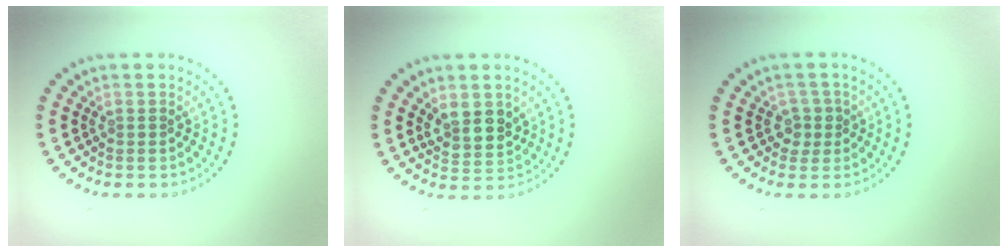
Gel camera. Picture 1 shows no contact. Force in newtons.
{"total": 2.8, "press": 2.5, "slide": 1.1}
{"total": 1.3, "press": 1.2, "slide": 0.6}